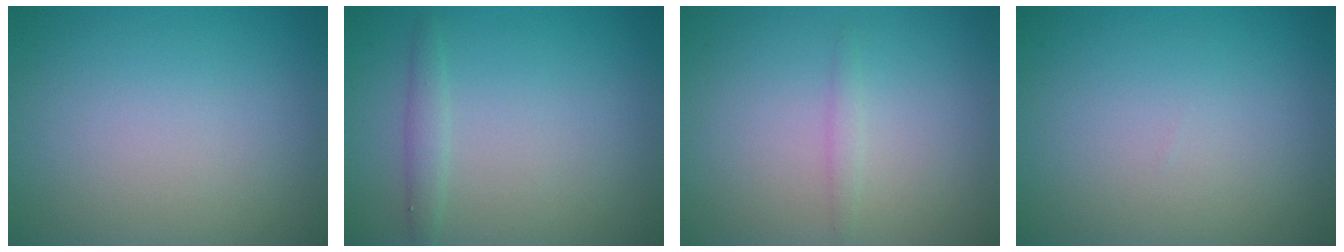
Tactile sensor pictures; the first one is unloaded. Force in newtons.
{"total": 1.3, "press": 1.3, "slide": 0.2}
{"total": 0.9, "press": 0.9, "slide": 0.0}
{"total": 0.0}